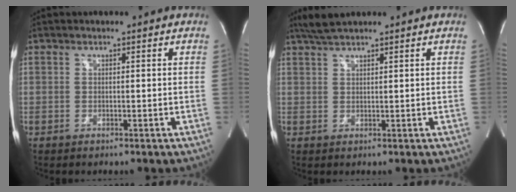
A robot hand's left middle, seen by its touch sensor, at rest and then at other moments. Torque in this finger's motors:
{"motor_torque": [0.18, -0.13, 0.00, 0.02]}